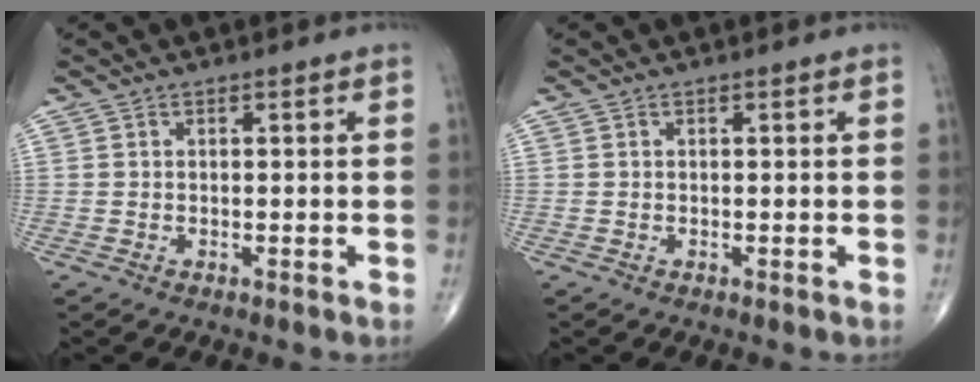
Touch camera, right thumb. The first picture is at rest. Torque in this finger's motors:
{"motor_torque": [0.02, 0.03, -0.01, 0.01, 0.00]}